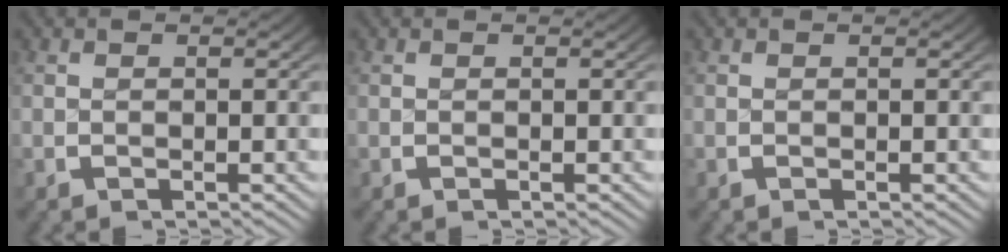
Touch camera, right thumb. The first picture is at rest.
{"total": 0.0}
{"total": 0.0}